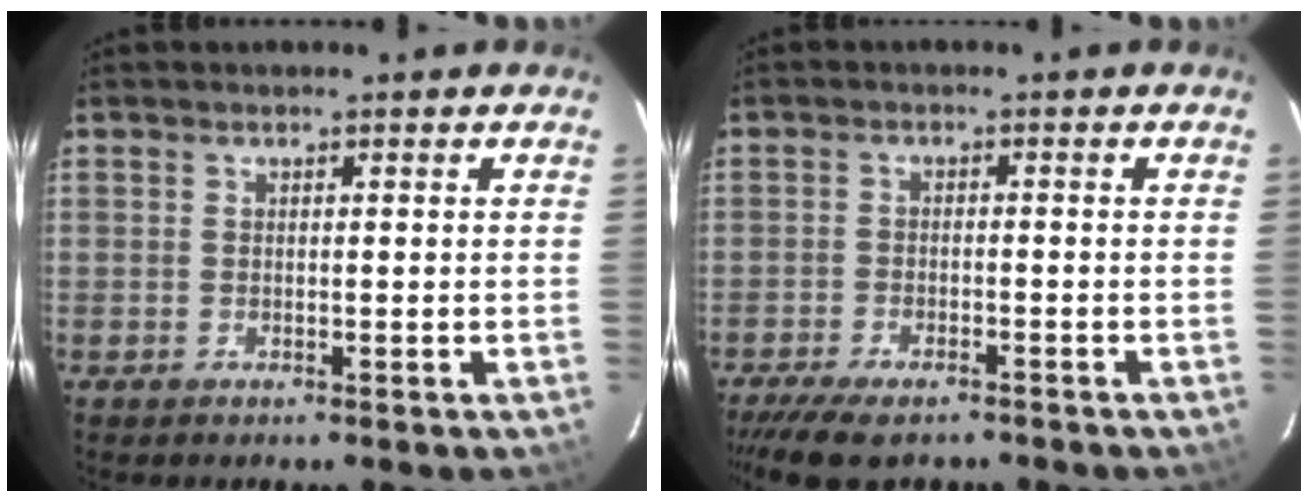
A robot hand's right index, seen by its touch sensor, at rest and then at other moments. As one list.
[{"total": 8.3, "force": [-6.9, 2.5, 3.9], "torque": [-0.097, -0.021, -0.118]}]